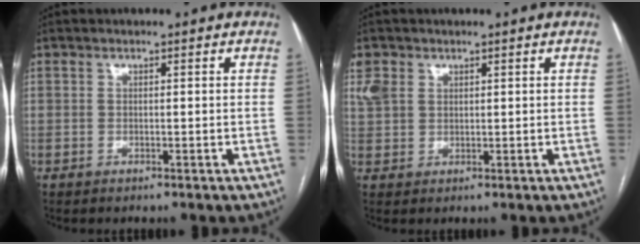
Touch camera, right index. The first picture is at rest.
{"total": 3.4, "force": [1.7, 2.6, 1.2], "torque": [-0.040, 0.013, 0.044]}